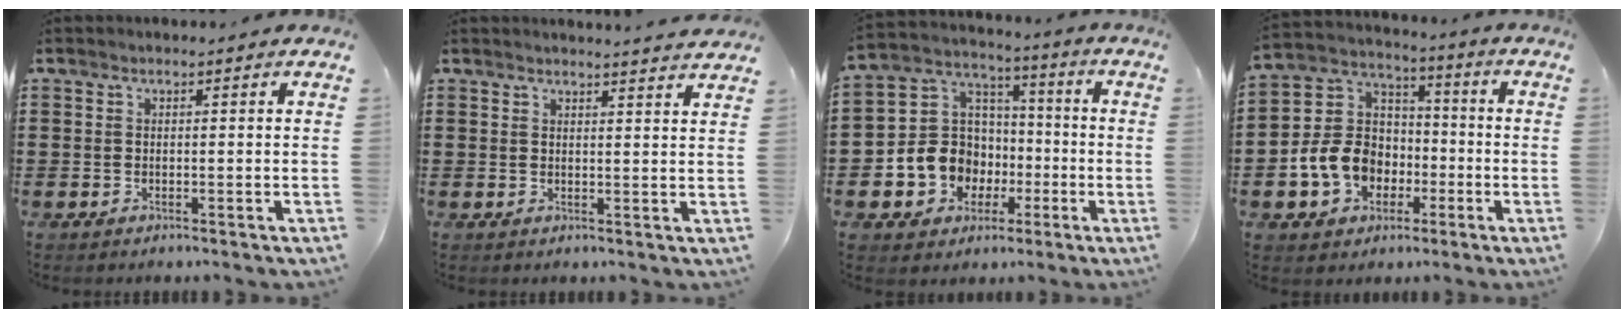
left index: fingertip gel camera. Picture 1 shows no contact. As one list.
[{"total": 2.2, "force": [2.2, -0.3, 0.2], "torque": [-0.009, -0.006, 0.041]}, {"total": 9.8, "force": [-2.9, 9.1, 2.4], "torque": [-0.100, 0.010, -0.051]}, {"total": 11.0, "force": [-3.5, 9.2, 5.0], "torque": [-0.154, 0.023, -0.070]}]